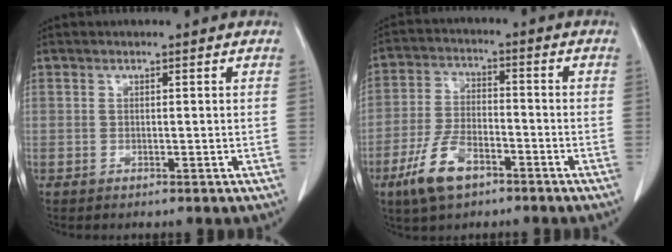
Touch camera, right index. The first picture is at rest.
{"total": 9.0, "force": [-5.3, 3.9, 6.1], "torque": [-0.136, -0.002, -0.100]}